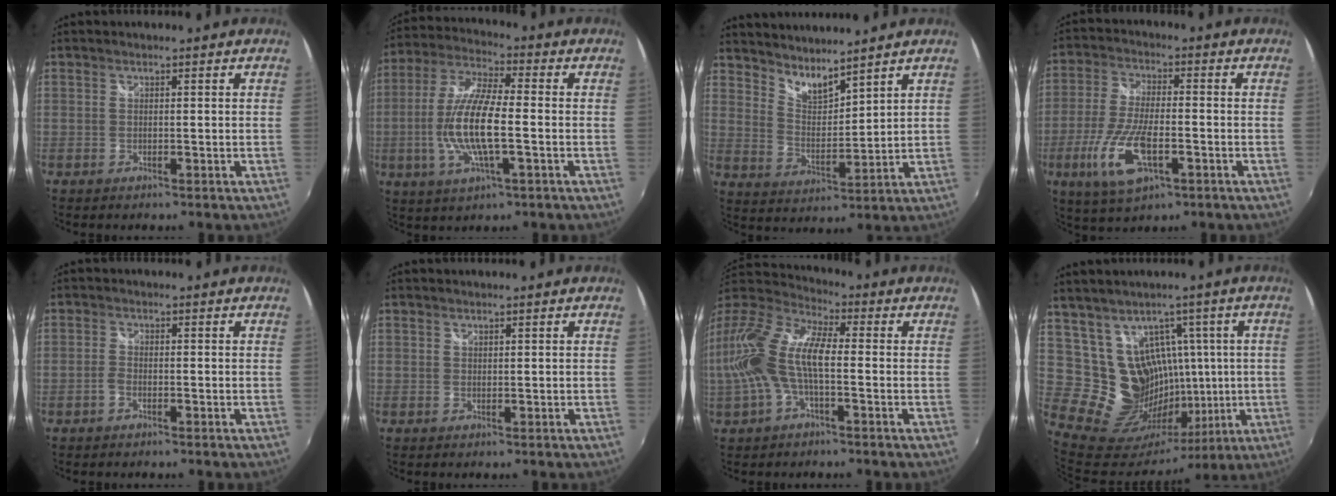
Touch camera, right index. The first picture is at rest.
{"total": 13.5, "force": [-2.2, 3.4, 12.9], "torque": [-0.263, -0.003, -0.043]}
{"total": 7.2, "force": [6.6, 1.3, 2.6], "torque": [-0.039, -0.007, 0.123]}
{"total": 12.4, "force": [-4.6, 4.3, 10.7], "torque": [-0.229, -0.017, -0.086]}
{"total": 1.5, "force": [-0.9, 0.7, 1.1], "torque": [-0.030, 0.001, -0.020]}
{"total": 0.0}
{"total": 16.8, "force": [-1.1, 7.0, 15.2], "torque": [-0.301, 0.006, -0.029]}
{"total": 15.3, "force": [4.6, 13.7, 5.2], "torque": [-0.111, 0.012, 0.106]}